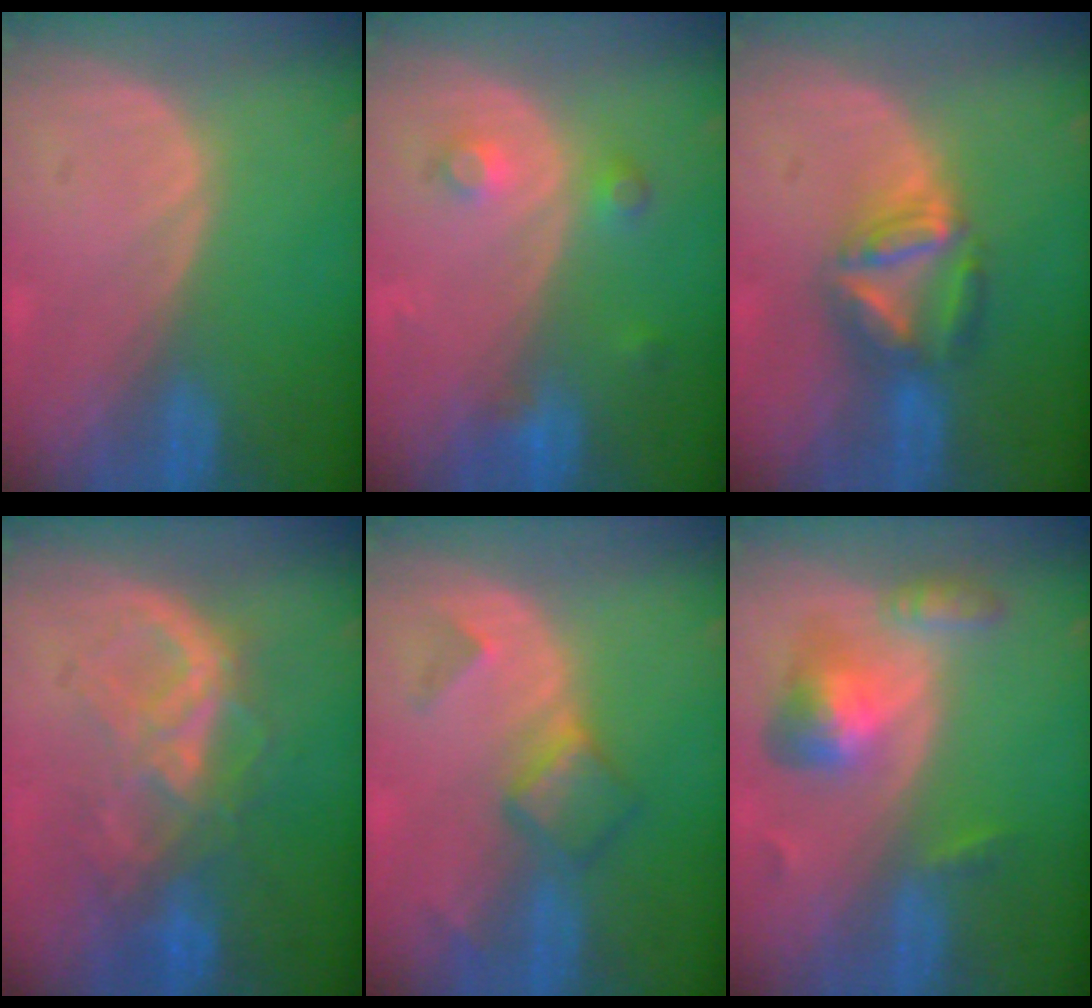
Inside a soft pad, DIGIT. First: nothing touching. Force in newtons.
{"total": 3.4, "press": 3.2, "slide": 1.2}
{"total": 6.6, "press": 6.2, "slide": 2.5}
{"total": 7.9, "press": 7.6, "slide": 2.3}
{"total": 4.7, "press": 4.7, "slide": 0.4}
{"total": 6.5, "press": 6.0, "slide": 2.5}